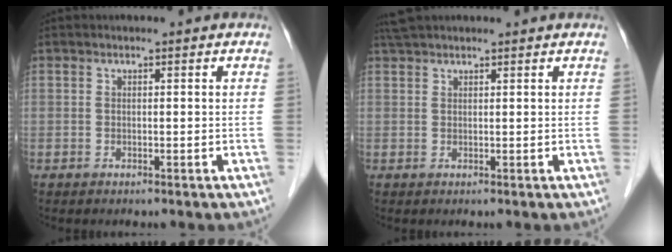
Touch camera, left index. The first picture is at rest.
{"total": 3.6, "force": [3.3, 0.5, 1.4], "torque": [-0.026, 0.033, 0.061]}